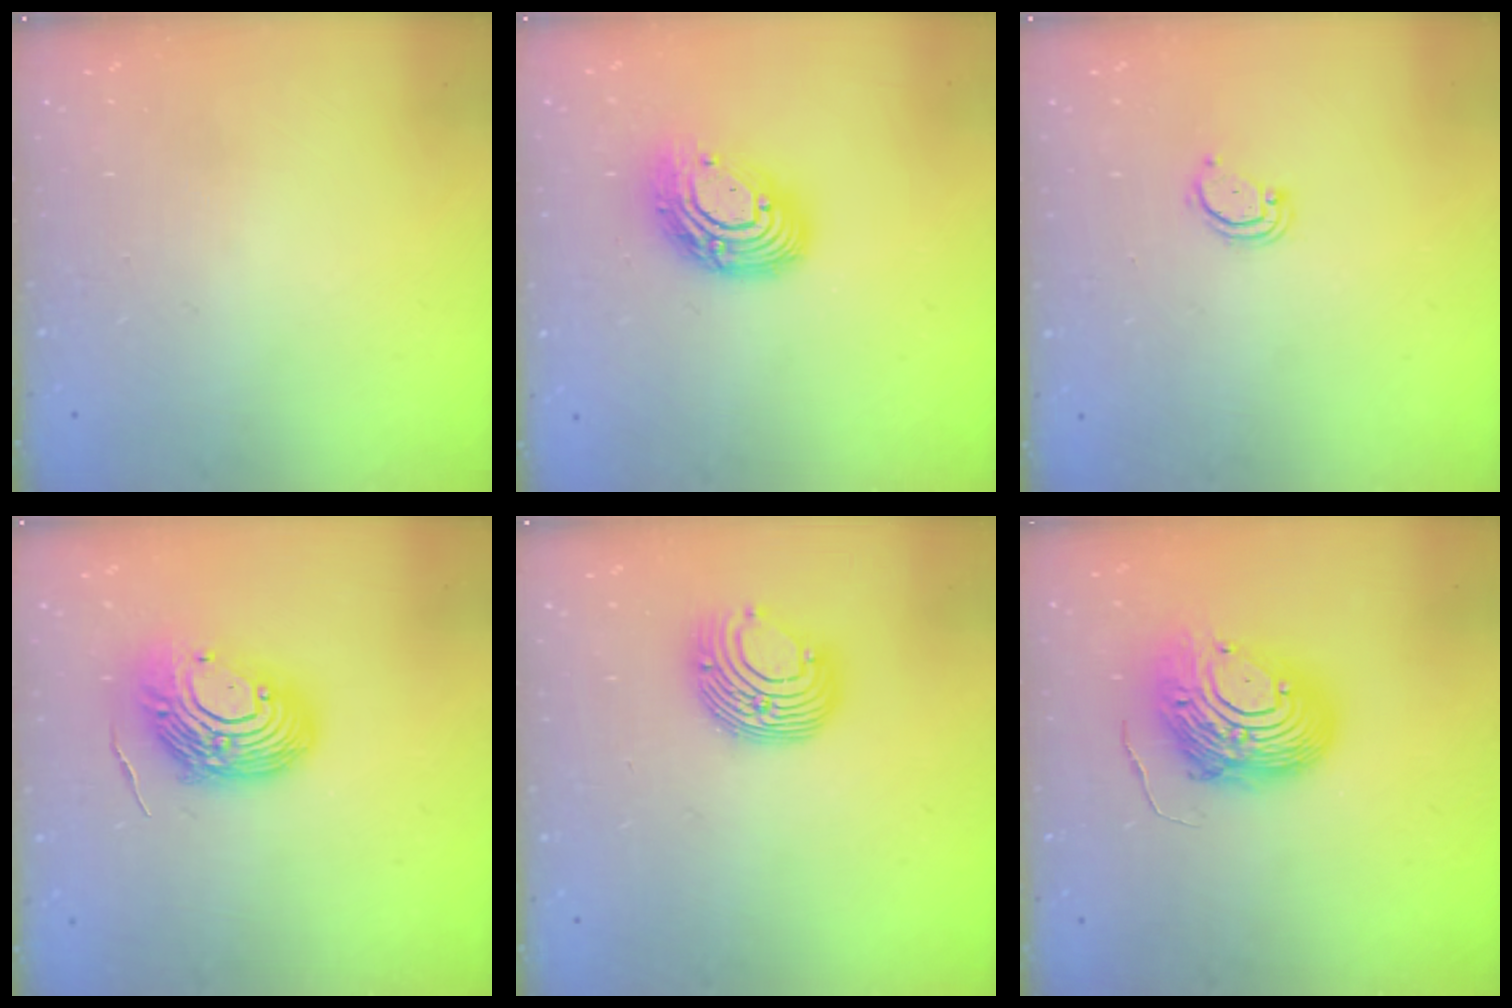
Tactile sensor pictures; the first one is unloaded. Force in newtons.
{"total": 13.4, "press": 13.3, "slide": 1.4}
{"total": 2.9, "press": 2.9, "slide": 0.2}
{"total": 14.9, "press": 14.8, "slide": 1.6}
{"total": 10.6, "press": 10.6, "slide": 0.3}
{"total": 14.4, "press": 14.4, "slide": 1.2}